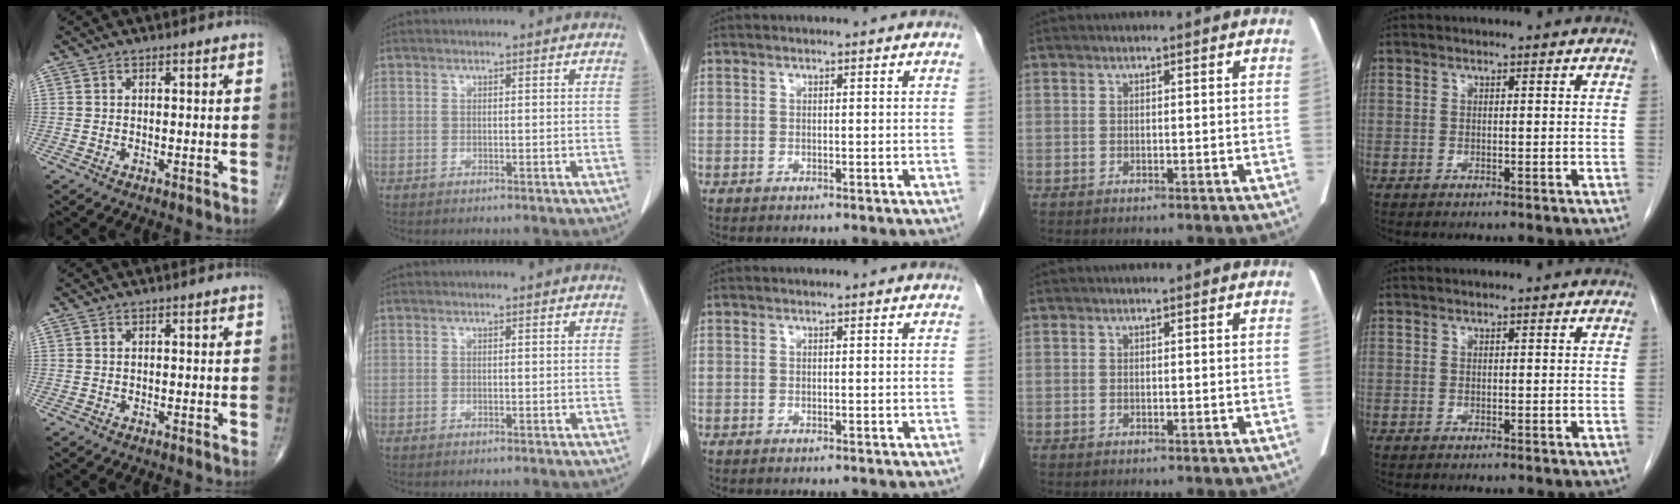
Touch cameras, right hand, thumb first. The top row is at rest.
{}